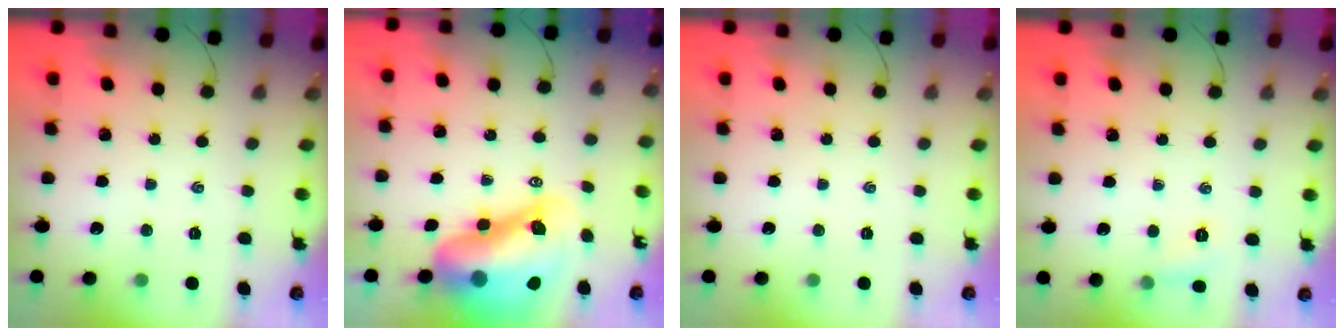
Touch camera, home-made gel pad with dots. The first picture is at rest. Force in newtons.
{"total": 19.3, "press": 18.4, "slide": 5.6}
{"total": 0.0}
{"total": 5.6, "press": 5.4, "slide": 1.6}